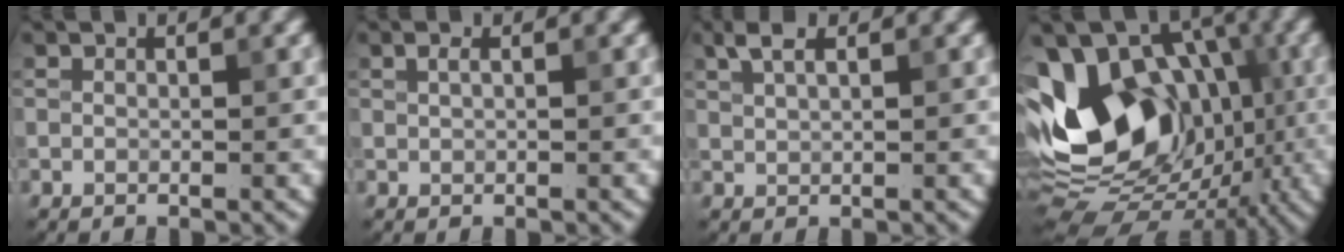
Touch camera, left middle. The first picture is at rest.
{"total": 0.6, "force": [0.3, 0.3, 0.5], "torque": [-0.011, 0.001, 0.006]}
{"total": 2.1, "force": [1.4, 0.7, 1.4], "torque": [-0.029, 0.003, 0.028]}
{"total": 14.7, "force": [0.1, 10.8, 10.0], "torque": [-0.191, 0.013, -0.017]}